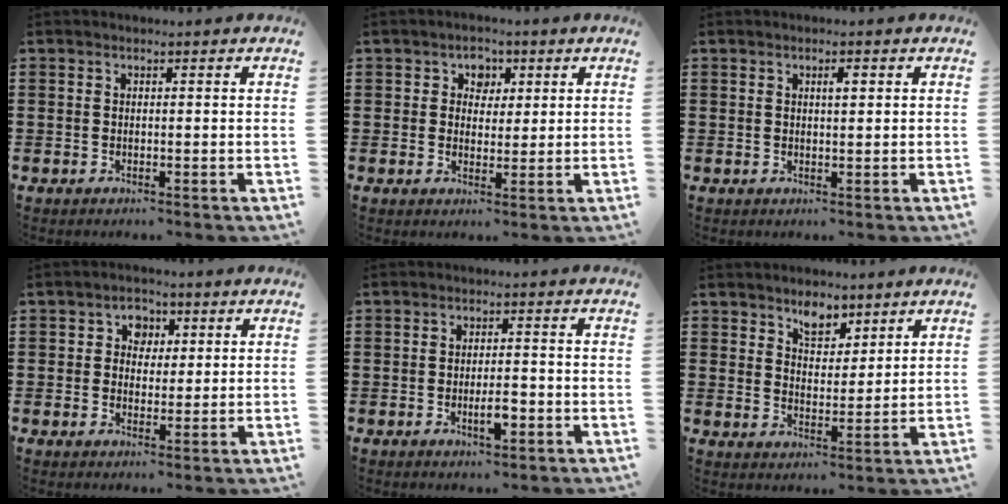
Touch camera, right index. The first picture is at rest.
{"total": 3.1, "force": [1.1, 2.7, 1.0], "torque": [-0.025, 0.009, 0.014]}
{"total": 1.2, "force": [0.5, 0.4, 1.1], "torque": [-0.013, 0.002, 0.005]}
{"total": 3.2, "force": [0.9, 2.8, 1.3], "torque": [-0.031, 0.008, 0.010]}
{"total": 3.6, "force": [-1.3, 1.2, 3.2], "torque": [-0.061, 0.001, -0.023]}
{"total": 4.8, "force": [3.8, 2.4, 1.8], "torque": [-0.032, -0.004, 0.068]}